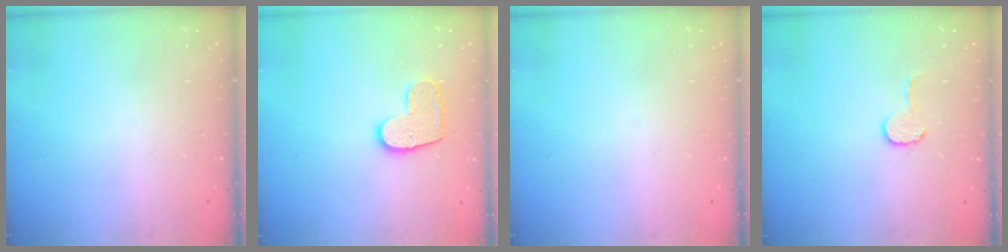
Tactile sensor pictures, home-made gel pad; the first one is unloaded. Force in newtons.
{"total": 9.9, "press": 9.9, "slide": 0.4}
{"total": 0.0}
{"total": 6.4, "press": 6.4, "slide": 0.6}